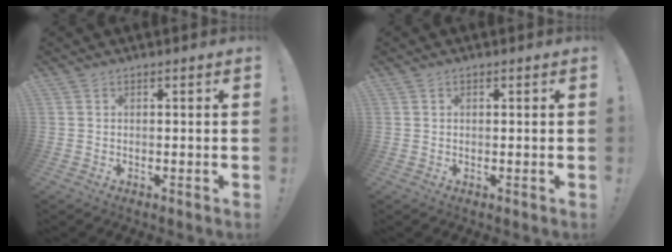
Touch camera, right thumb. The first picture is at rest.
{"total": 0.5, "force": [0.3, 0.4, 0.2], "torque": [0.001, -0.001, 0.004]}